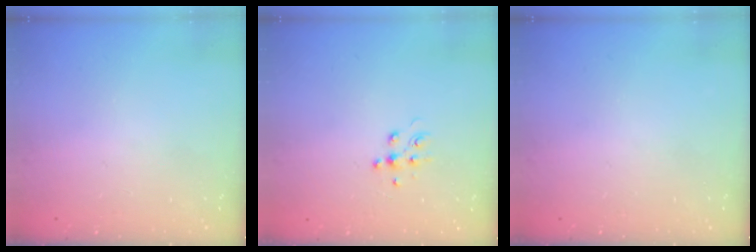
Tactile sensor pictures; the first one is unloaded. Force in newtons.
{"total": 6.1, "press": 6.0, "slide": 1.3}
{"total": 0.0}